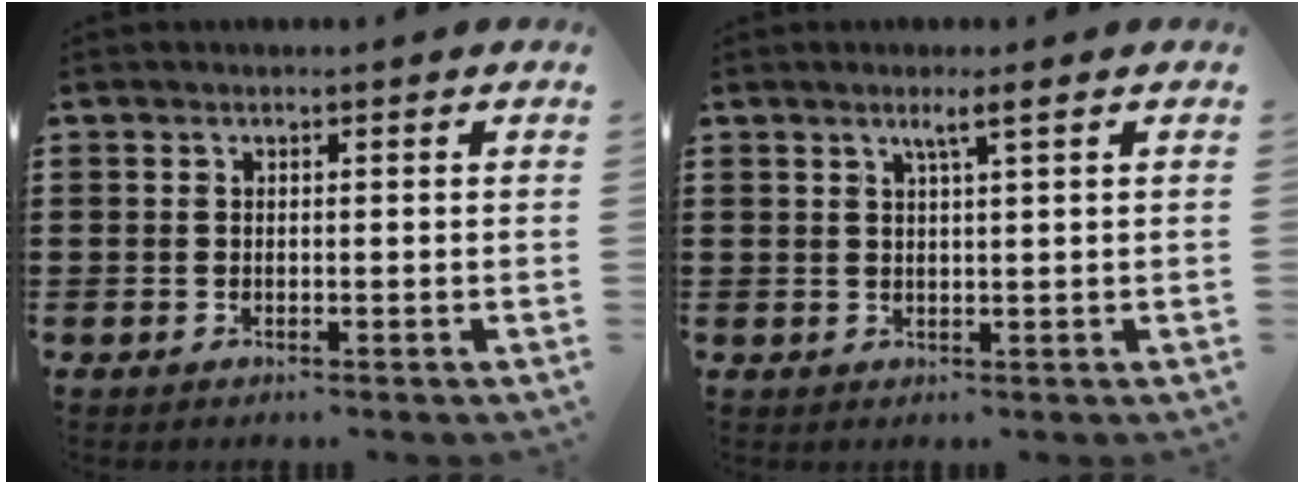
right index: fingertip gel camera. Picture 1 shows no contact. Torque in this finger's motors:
{"motor_torque": [0.03, 0.00, 0.21, 0.02]}